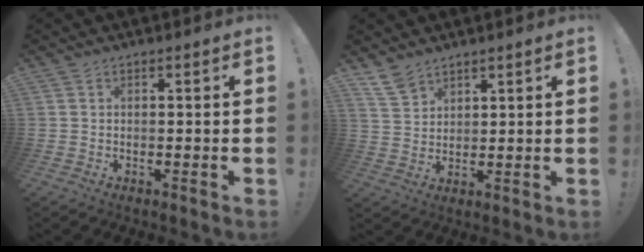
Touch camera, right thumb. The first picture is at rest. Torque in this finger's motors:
{"motor_torque": [-0.51, 0.28, 0.40, 0.26, 0.00]}